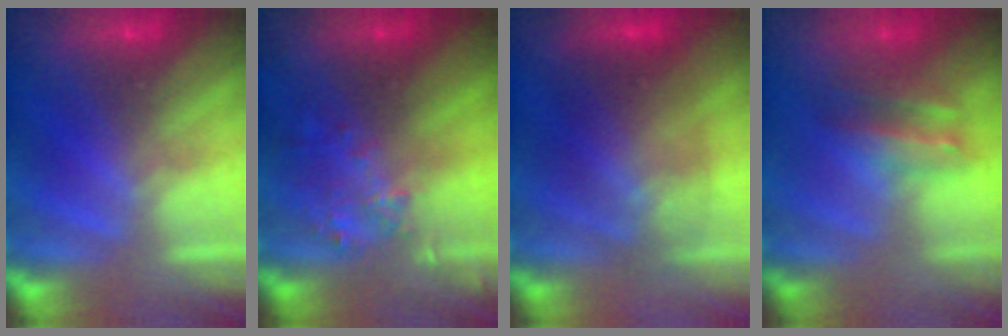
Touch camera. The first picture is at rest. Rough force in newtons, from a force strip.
{"total": 3.3}
{"total": 3.6}
{"total": 2.6}